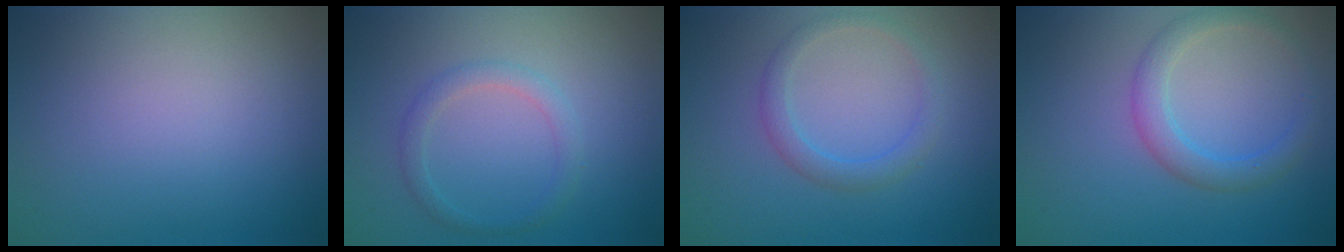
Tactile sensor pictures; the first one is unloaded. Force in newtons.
{"total": 1.7, "press": 1.7, "slide": 0.0}
{"total": 2.1, "press": 2.1, "slide": 0.1}
{"total": 2.8, "press": 2.8, "slide": 0.1}